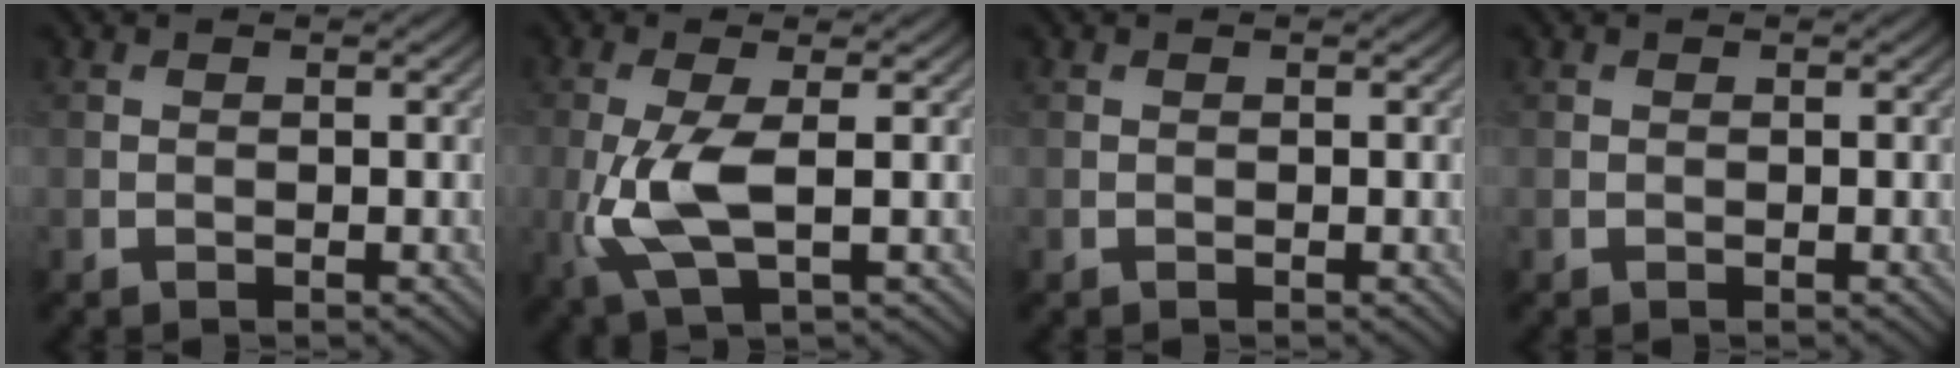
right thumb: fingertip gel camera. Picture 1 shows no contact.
{"total": 6.3, "force": [-0.6, 2.1, 5.9], "torque": [-0.145, -0.006, -0.011]}
{"total": 0.0}
{"total": 0.0}